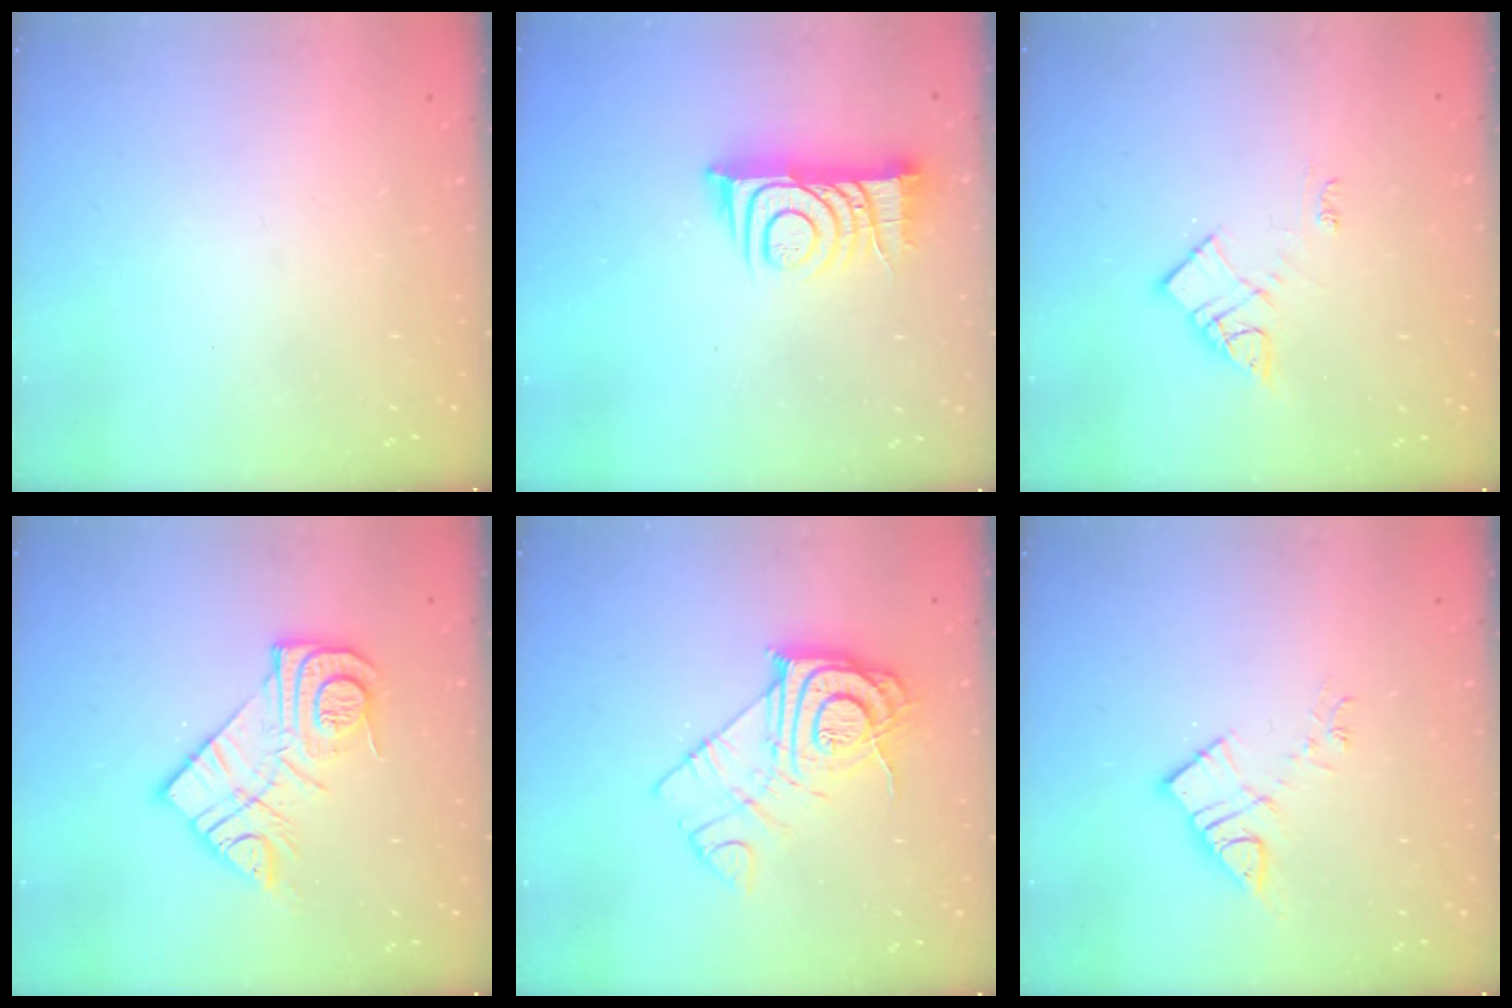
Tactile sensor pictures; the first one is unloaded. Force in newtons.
{"total": 11.7, "press": 11.6, "slide": 0.9}
{"total": 10.5, "press": 10.5, "slide": 0.4}
{"total": 14.6, "press": 14.6, "slide": 0.8}
{"total": 12.6, "press": 12.5, "slide": 1.2}
{"total": 9.1, "press": 9.1, "slide": 0.5}